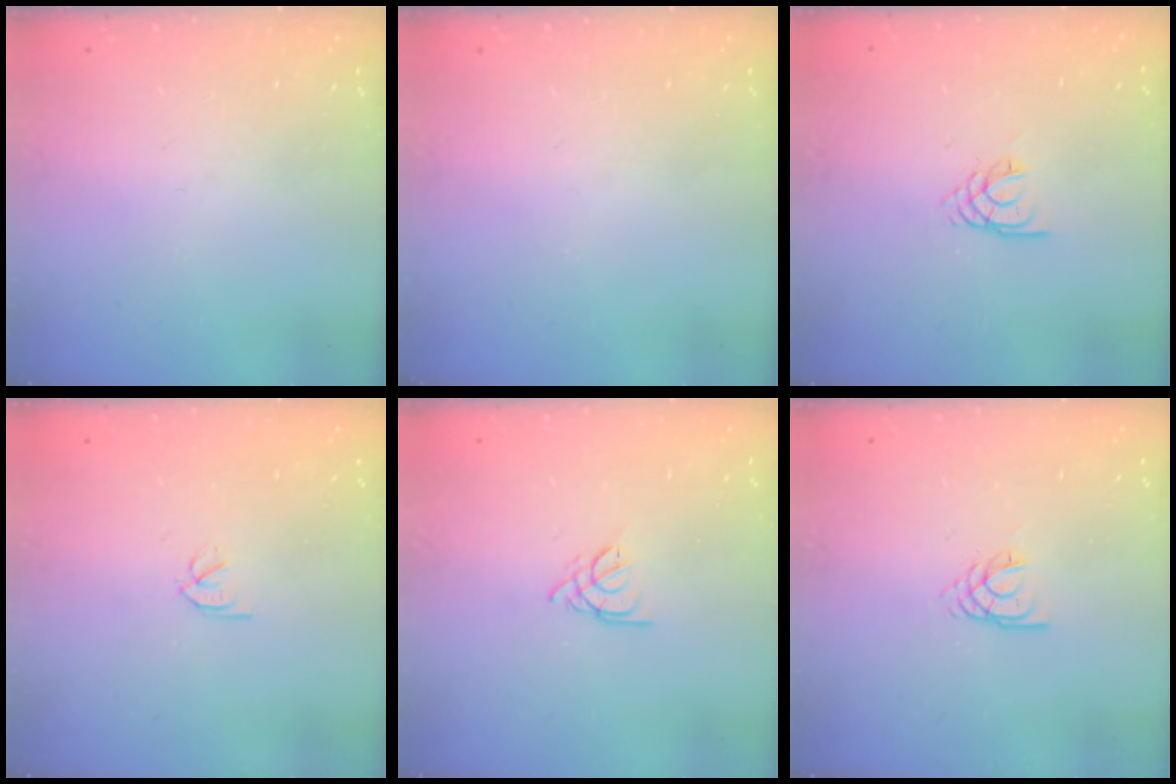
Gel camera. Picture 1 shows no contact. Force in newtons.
{"total": 0.0}
{"total": 3.2, "press": 3.2, "slide": 0.5}
{"total": 1.8, "press": 1.7, "slide": 0.5}
{"total": 2.5, "press": 2.5, "slide": 0.7}
{"total": 3.2, "press": 3.1, "slide": 0.4}